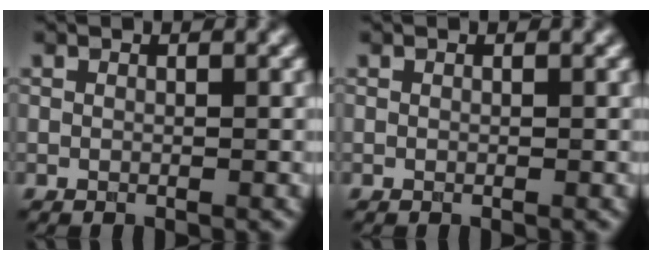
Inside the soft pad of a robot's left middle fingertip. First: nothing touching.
{"total": 0.0}